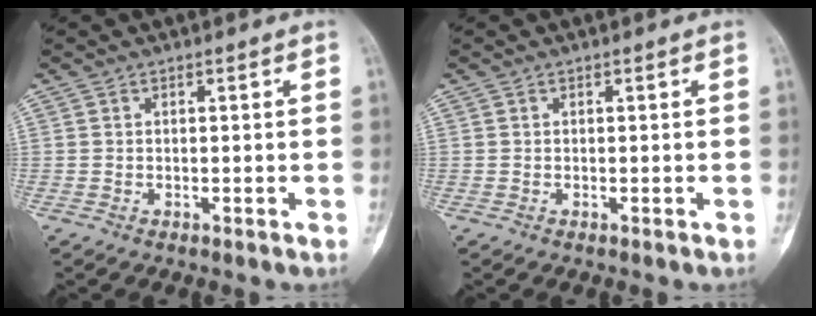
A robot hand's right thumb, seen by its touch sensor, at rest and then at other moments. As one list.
[{"total": 0.0}]